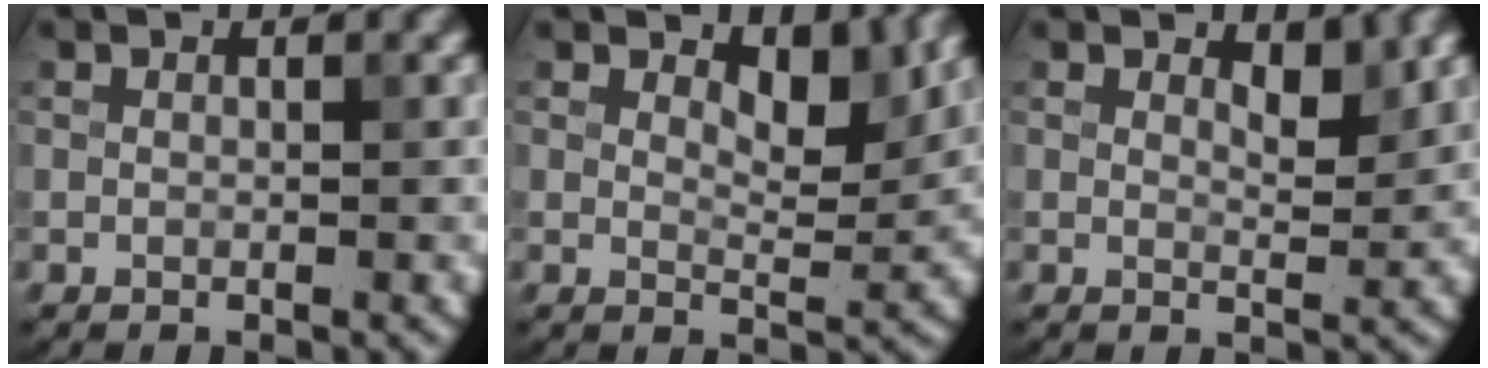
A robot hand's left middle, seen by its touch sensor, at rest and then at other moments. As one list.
[{"total": 3.6, "force": [2.4, 1.4, 2.3], "torque": [-0.035, -0.008, 0.031]}, {"total": 1.7, "force": [1.1, 0.5, 1.1], "torque": [-0.016, -0.007, 0.016]}]